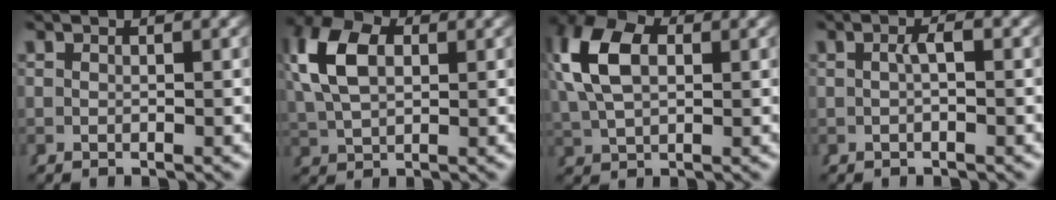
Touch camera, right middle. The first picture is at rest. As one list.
[{"total": 5.5, "force": [1.7, 3.4, 4.0], "torque": [-0.095, -0.004, 0.041]}, {"total": 6.3, "force": [1.8, 3.8, 4.6], "torque": [-0.113, -0.003, 0.043]}, {"total": 1.1, "force": [-0.3, -0.1, 1.1], "torque": [-0.016, 0.003, -0.003]}]